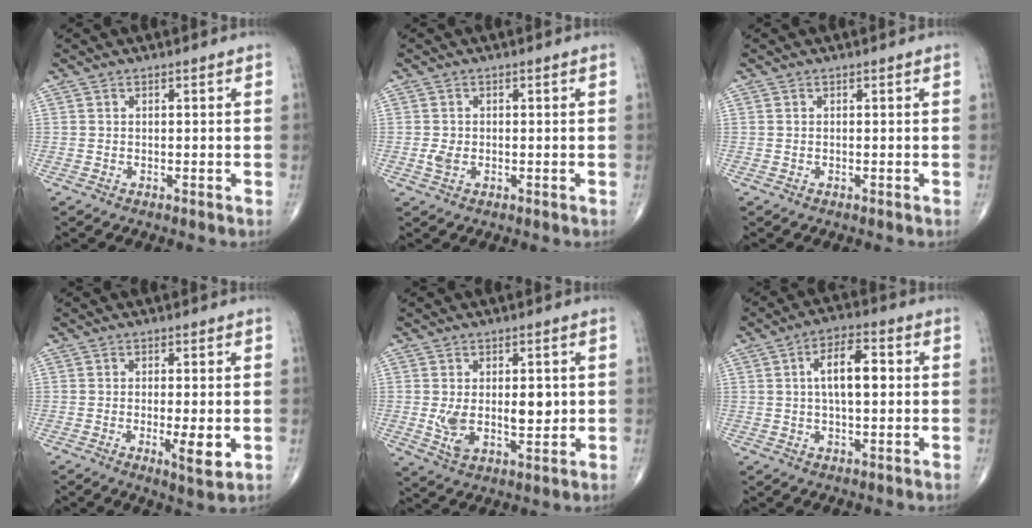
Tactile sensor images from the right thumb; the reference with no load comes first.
{"total": 2.1, "force": [-0.2, 1.5, 1.4], "torque": [-0.026, 0.001, -0.002]}
{"total": 0.0}
{"total": 5.5, "force": [-1.0, 1.4, 5.2], "torque": [-0.082, -0.014, -0.017]}
{"total": 9.3, "force": [0.3, 5.0, 7.8], "torque": [-0.116, -0.013, 0.016]}
{"total": 8.6, "force": [1.1, 3.8, 7.6], "torque": [-0.120, 0.013, 0.013]}